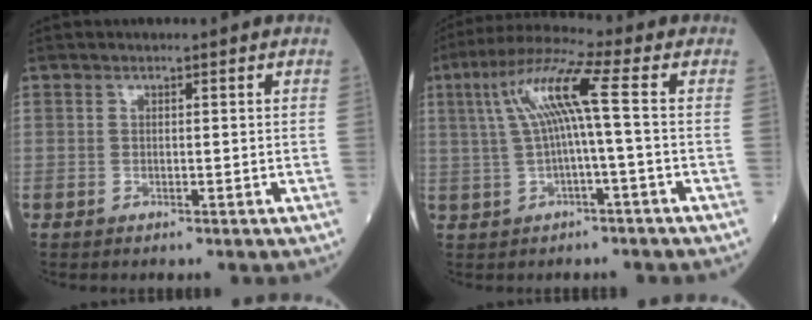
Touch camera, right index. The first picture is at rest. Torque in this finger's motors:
{"motor_torque": [0.17, 0.08, 0.63, 0.21]}